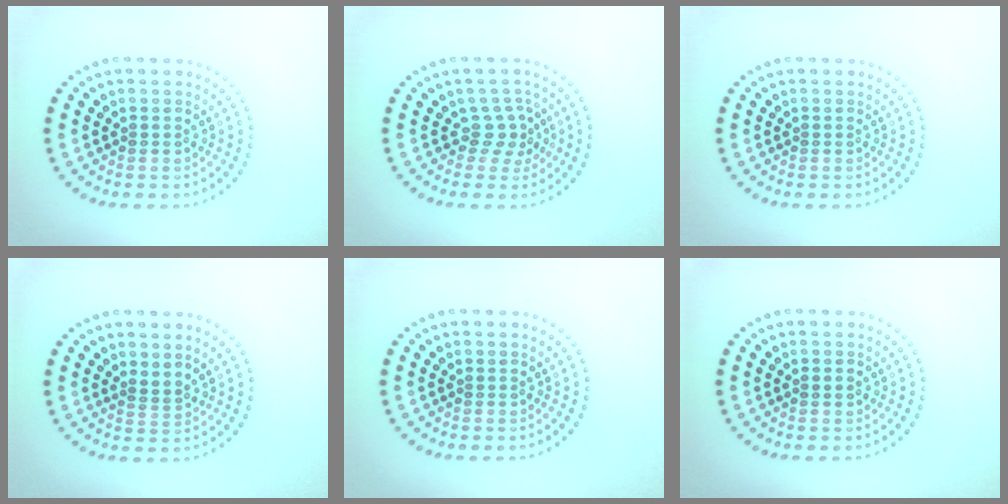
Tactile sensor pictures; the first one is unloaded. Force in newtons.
{"total": 2.2, "press": 1.5, "slide": 1.6}
{"total": 0.0}
{"total": 1.0, "press": 0.5, "slide": 0.8}
{"total": 0.0}
{"total": 0.9, "press": 0.9, "slide": 0.1}